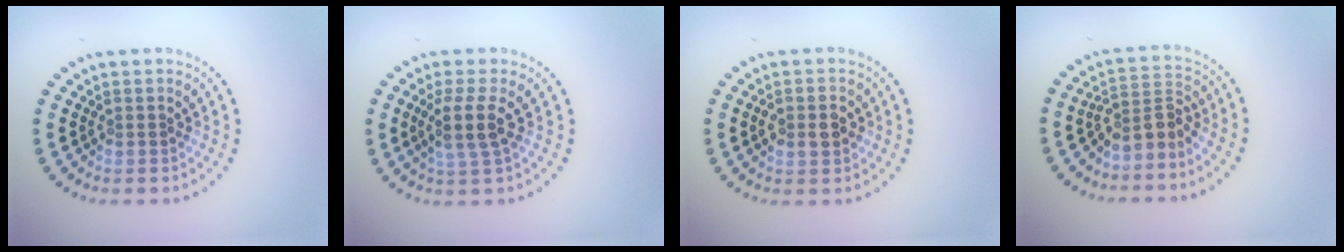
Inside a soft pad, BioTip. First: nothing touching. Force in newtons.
{"total": 2.7, "press": 2.3, "slide": 1.5}
{"total": 2.9, "press": 2.9, "slide": 0.2}
{"total": 2.8, "press": 2.1, "slide": 1.9}